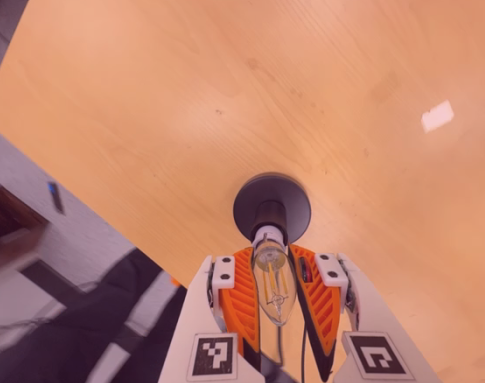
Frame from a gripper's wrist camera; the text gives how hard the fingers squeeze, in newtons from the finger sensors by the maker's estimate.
{"total": 19.3, "left": 18.7, "right": 19.9}